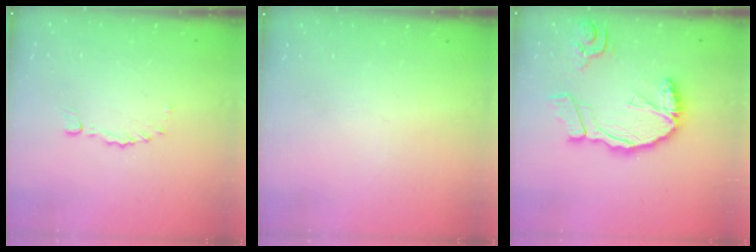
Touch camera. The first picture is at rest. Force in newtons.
{"total": 0.0}
{"total": 17.8, "press": 17.6, "slide": 2.3}